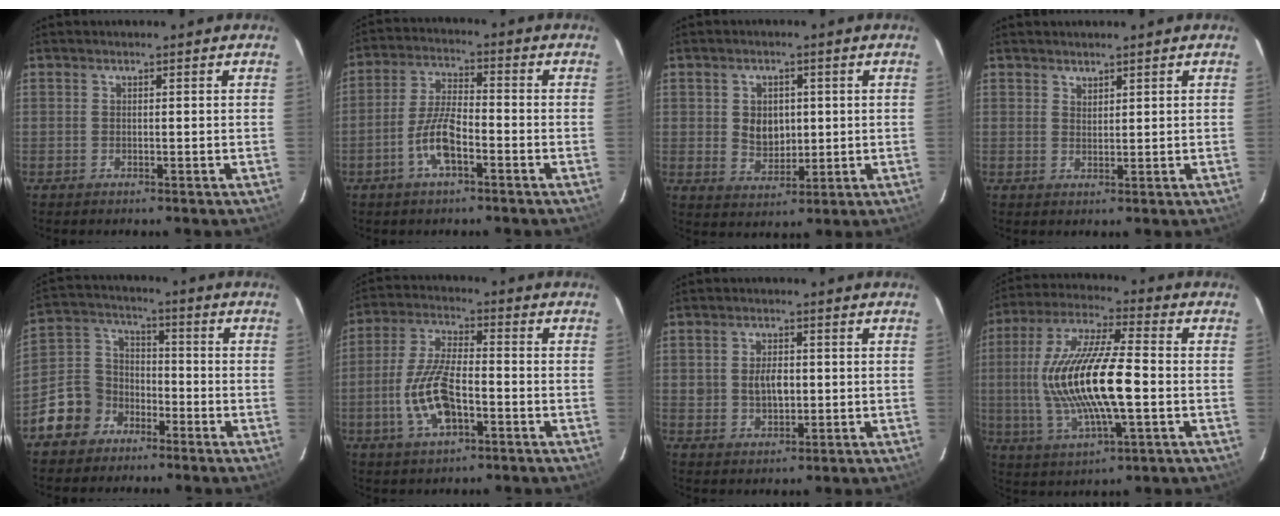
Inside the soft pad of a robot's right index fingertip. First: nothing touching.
{"total": 7.8, "force": [-3.6, 2.4, 6.5], "torque": [-0.135, 0.006, -0.066]}
{"total": 6.1, "force": [0.6, 4.8, 3.7], "torque": [-0.063, 0.004, 0.020]}
{"total": 1.5, "force": [1.3, 0.7, 0.3], "torque": [-0.002, 0.001, 0.024]}
{"total": 10.0, "force": [-5.8, 7.9, 1.9], "torque": [-0.058, 0.043, -0.101]}
{"total": 11.8, "force": [-3.7, 4.6, 10.2], "torque": [-0.213, 0.000, -0.067]}
{"total": 5.1, "force": [0.3, 3.5, 3.8], "torque": [-0.067, 0.003, 0.012]}
{"total": 18.9, "force": [-1.3, 5.2, 18.1], "torque": [-0.358, 0.001, -0.022]}